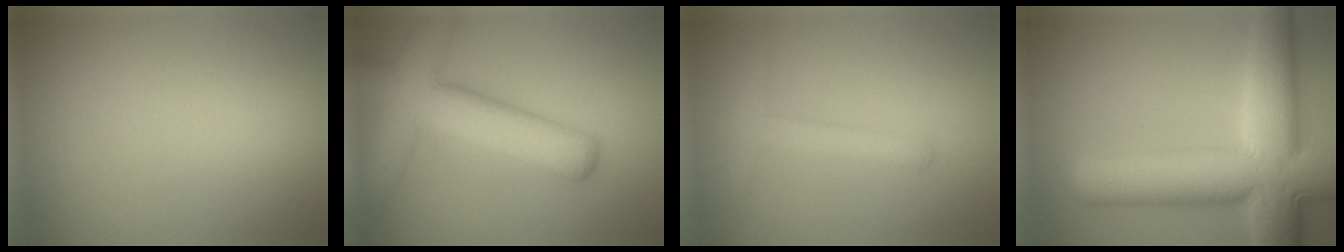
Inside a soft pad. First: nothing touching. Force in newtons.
{"total": 8.6, "press": 8.6, "slide": 0.5}
{"total": 2.1, "press": 2.1, "slide": 0.1}
{"total": 12.5, "press": 12.5, "slide": 0.5}